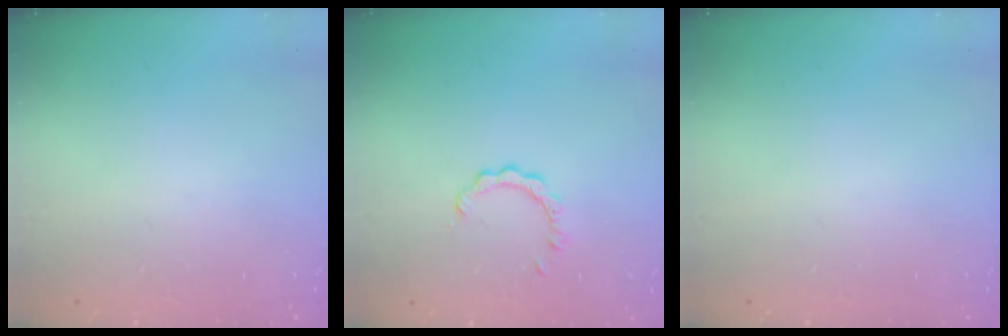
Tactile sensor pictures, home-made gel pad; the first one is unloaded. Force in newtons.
{"total": 3.0, "press": 3.0, "slide": 0.1}
{"total": 0.0}